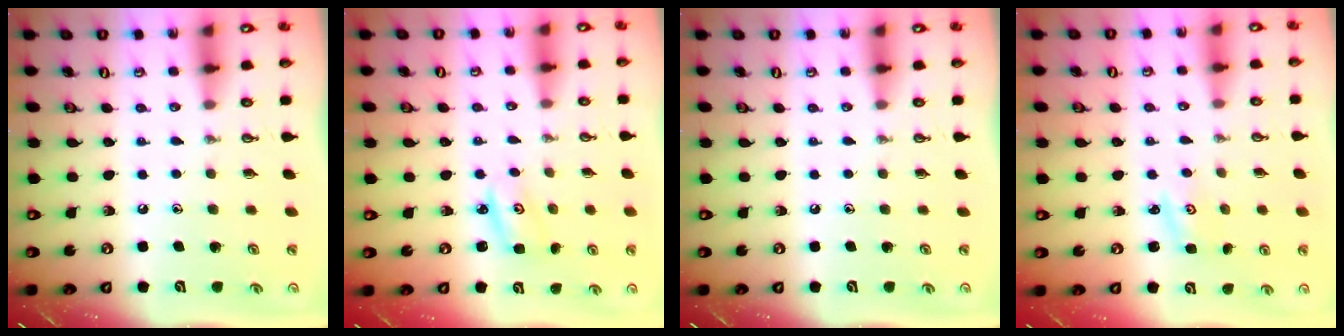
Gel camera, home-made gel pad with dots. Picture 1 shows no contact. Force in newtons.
{"total": 2.8, "press": 2.8, "slide": 0.2}
{"total": 0.0}
{"total": 2.5, "press": 2.5, "slide": 0.4}